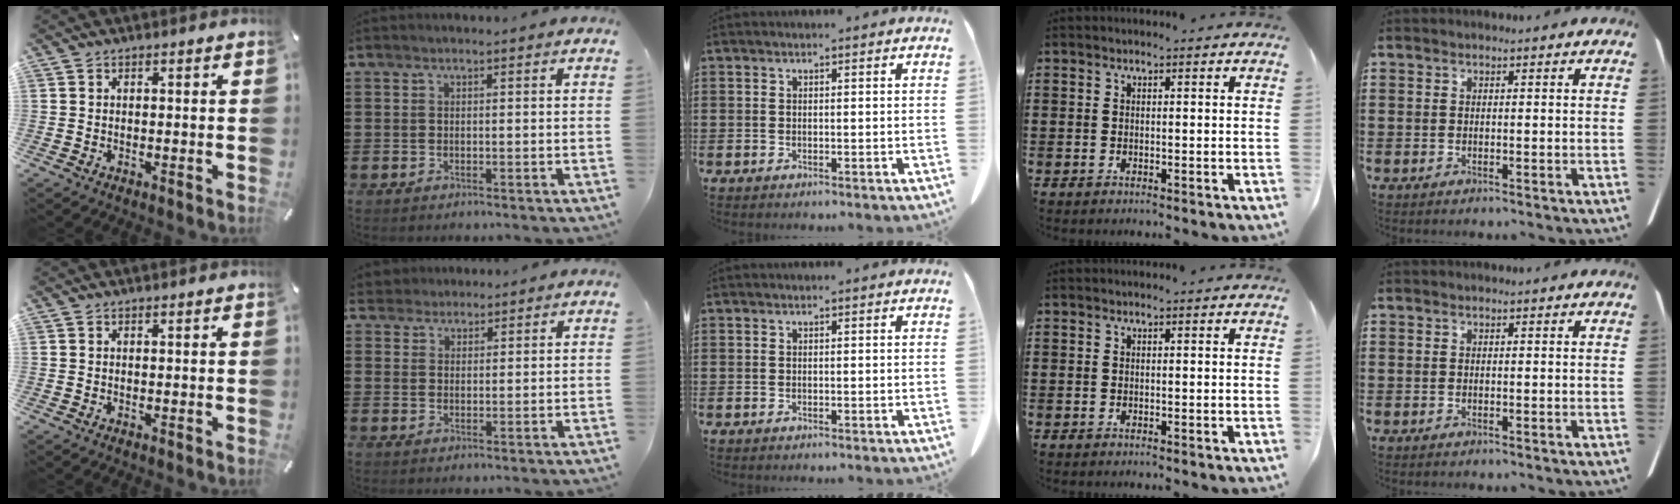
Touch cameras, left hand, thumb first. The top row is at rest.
{"index": {"total": 2.3, "force": [2.0, 1.0, -0.4], "torque": [-0.002, 0.006, 0.039]}}